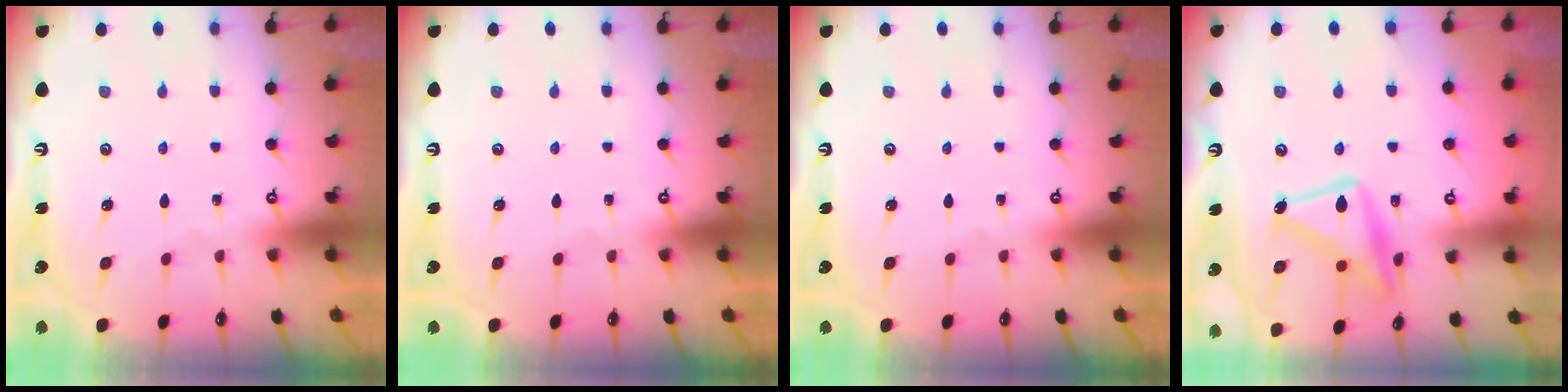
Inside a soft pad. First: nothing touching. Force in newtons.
{"total": 0.0}
{"total": 0.0}
{"total": 16.3, "press": 16.2, "slide": 1.1}